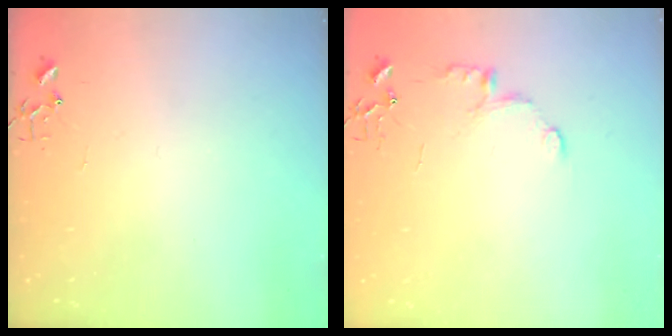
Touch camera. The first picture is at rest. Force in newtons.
{"total": 7.2, "press": 7.1, "slide": 0.8}